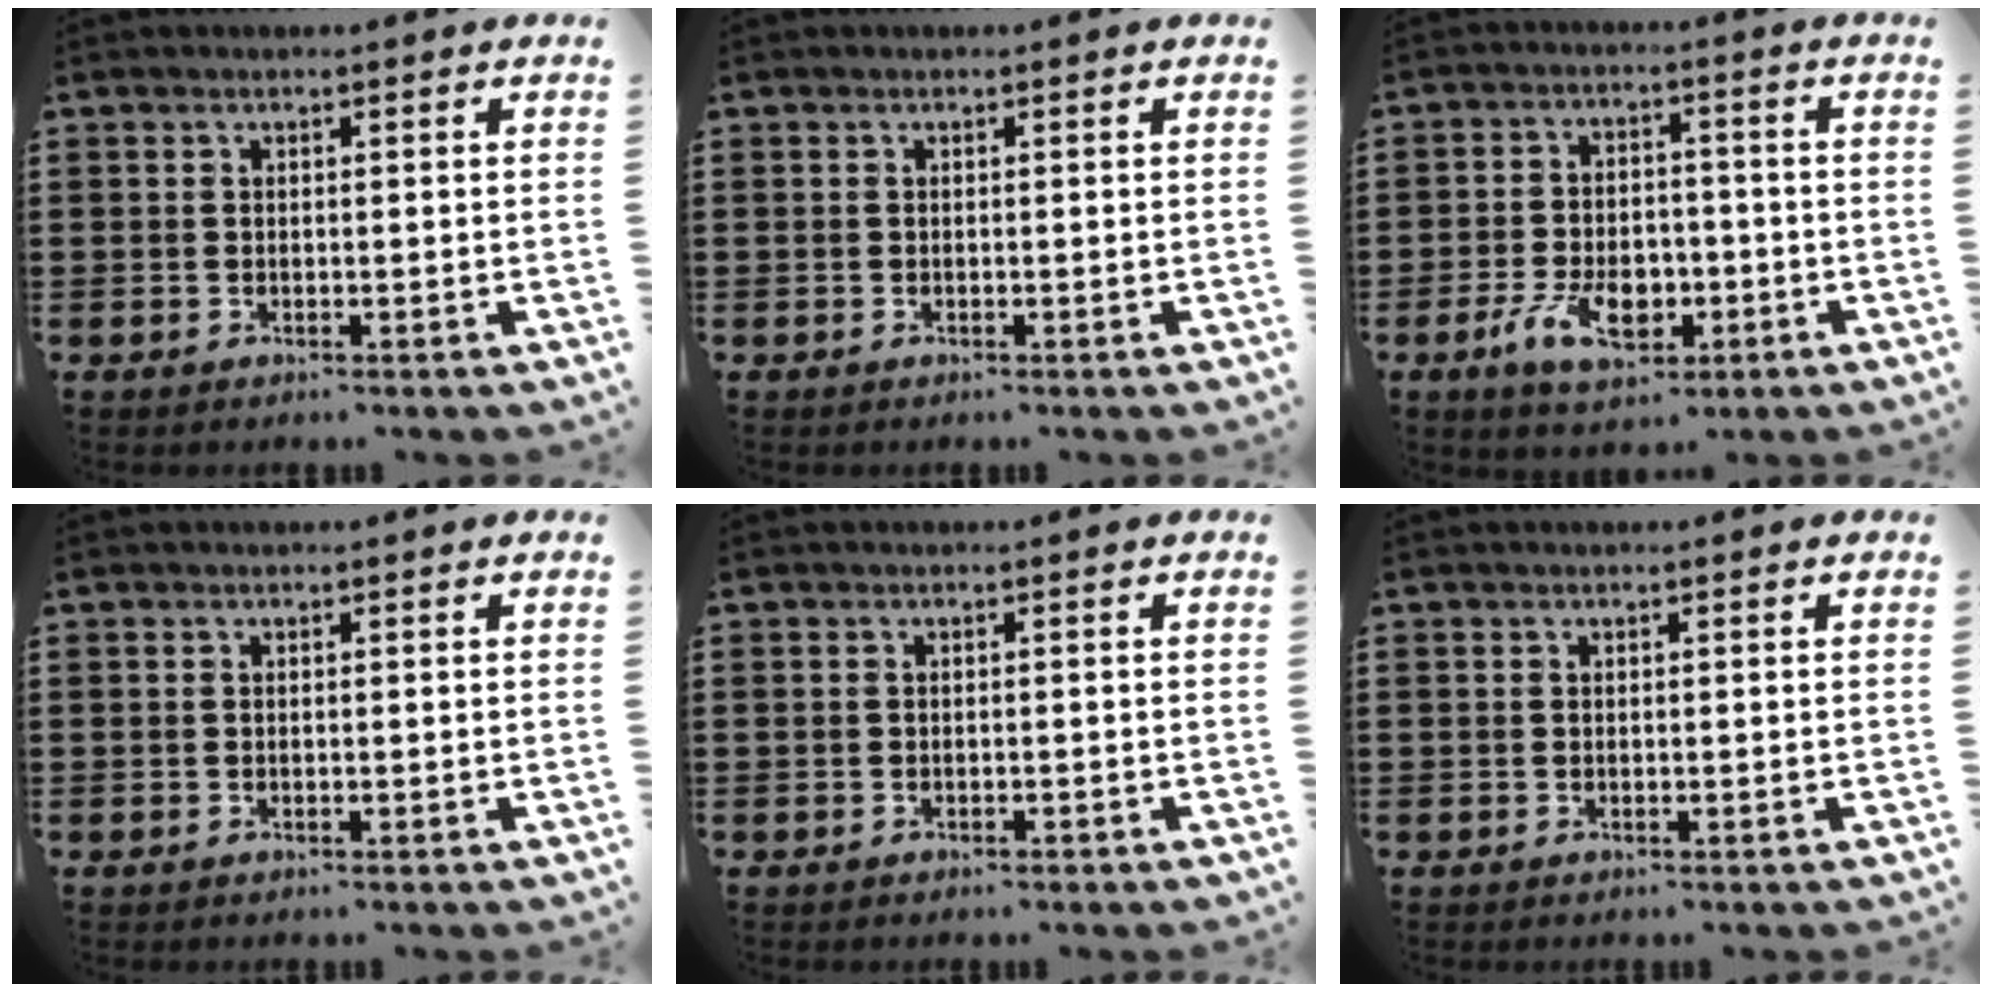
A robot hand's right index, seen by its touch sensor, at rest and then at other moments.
{"total": 0.0}
{"total": 7.9, "force": [-3.0, 4.8, 5.6], "torque": [-0.119, 0.007, -0.057]}
{"total": 0.0}
{"total": 0.5, "force": [-0.5, 0.0, 0.1], "torque": [-0.005, -0.004, -0.010]}
{"total": 0.0}